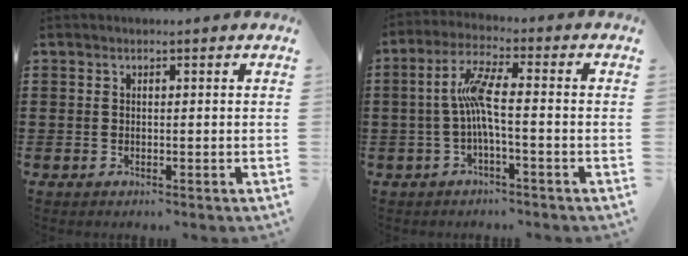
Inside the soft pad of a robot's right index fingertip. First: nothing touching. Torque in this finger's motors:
{"motor_torque": [1.30, -0.46, 0.30, 0.09]}